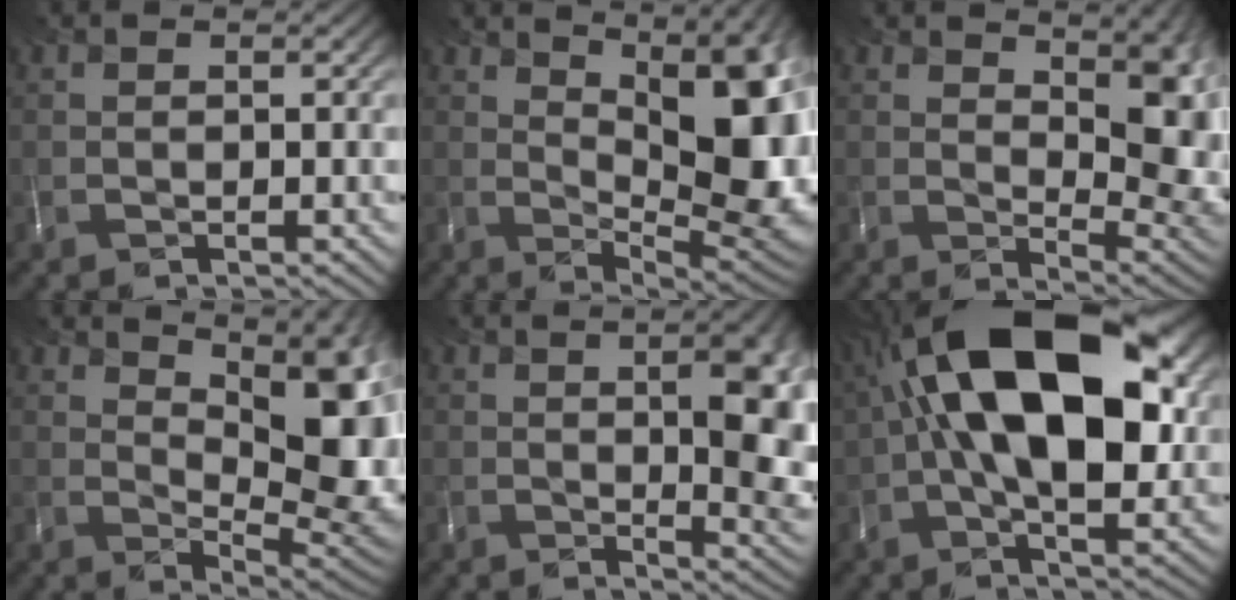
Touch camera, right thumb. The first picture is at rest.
{"total": 15.2, "force": [4.9, 6.1, 13.0], "torque": [-0.170, 0.020, 0.079]}
{"total": 12.9, "force": [4.6, 6.1, 10.3], "torque": [-0.119, 0.003, 0.069]}
{"total": 14.0, "force": [5.5, 5.8, 11.5], "torque": [-0.152, 0.020, 0.084]}
{"total": 11.5, "force": [2.1, 4.2, 10.5], "torque": [-0.127, 0.009, 0.031]}
{"total": 19.0, "force": [3.1, 9.7, 16.0], "torque": [-0.273, 0.029, 0.028]}